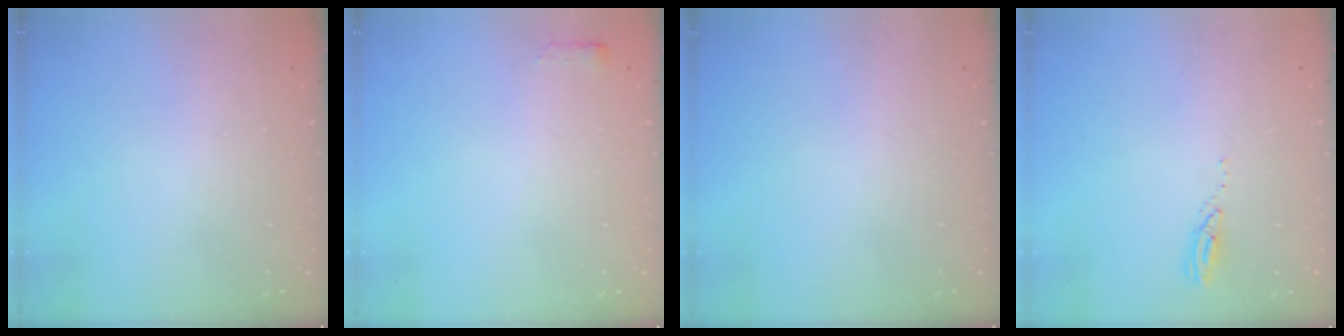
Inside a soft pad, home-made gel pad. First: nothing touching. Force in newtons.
{"total": 2.4, "press": 2.4, "slide": 0.4}
{"total": 0.0}
{"total": 3.0, "press": 3.0, "slide": 0.2}